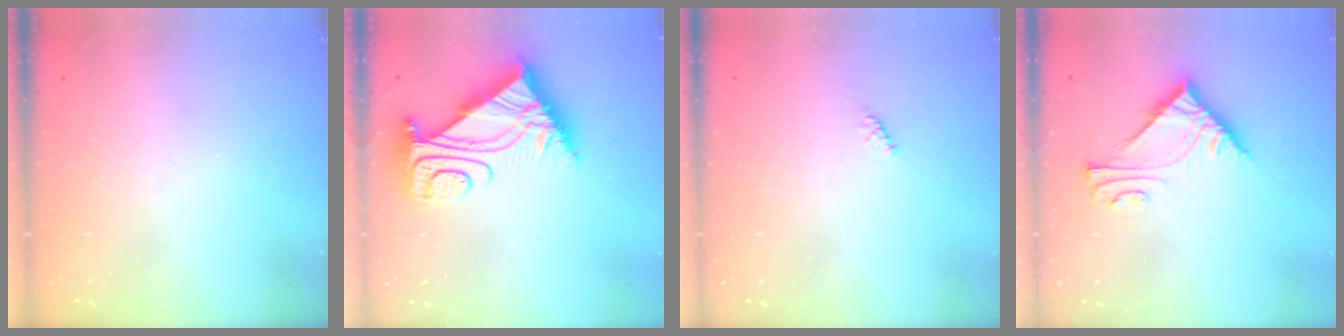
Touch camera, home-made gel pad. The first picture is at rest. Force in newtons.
{"total": 11.1, "press": 11.1, "slide": 1.0}
{"total": 1.6, "press": 1.5, "slide": 0.4}
{"total": 7.7, "press": 7.7, "slide": 0.3}